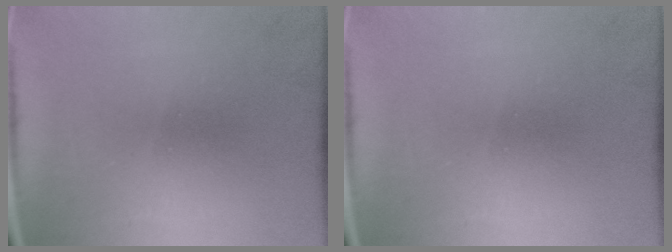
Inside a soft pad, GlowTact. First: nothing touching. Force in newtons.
{"total": 0.0}